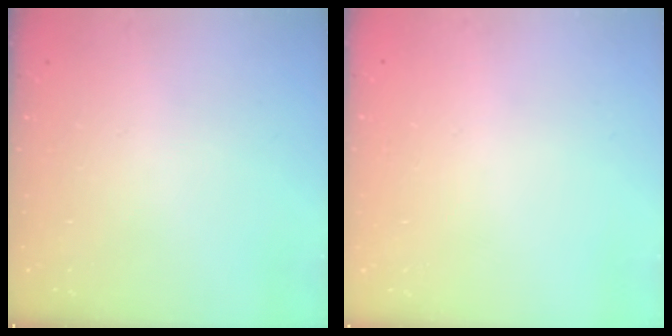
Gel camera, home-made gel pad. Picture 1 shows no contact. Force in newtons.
{"total": 0.0}